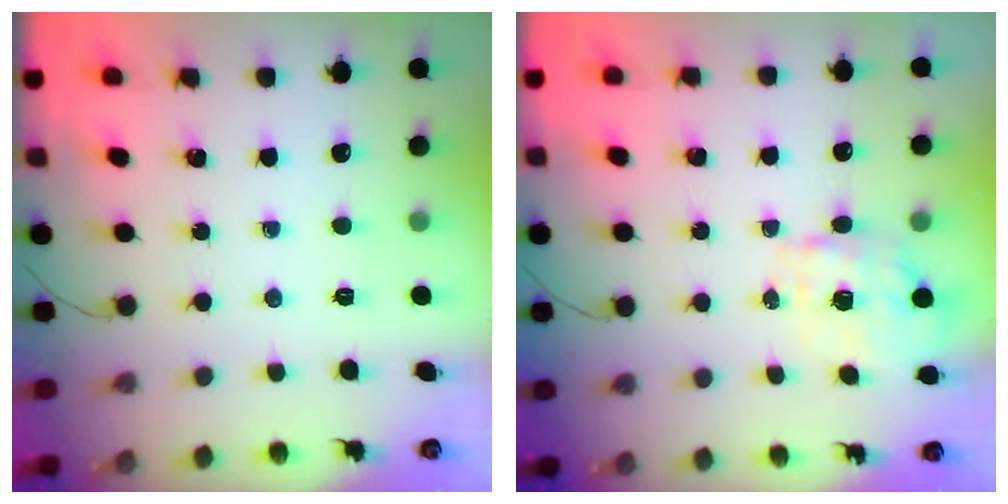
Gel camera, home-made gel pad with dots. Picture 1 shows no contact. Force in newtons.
{"total": 7.4, "press": 7.2, "slide": 1.5}